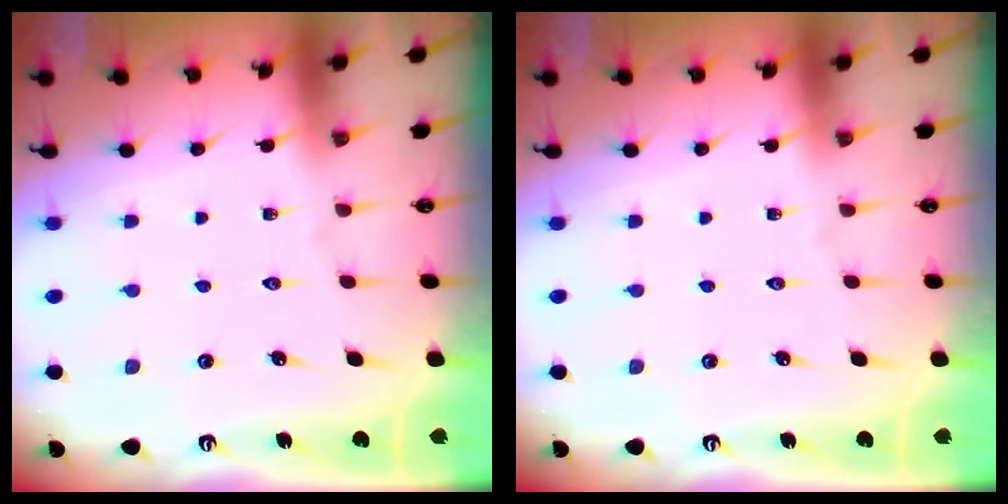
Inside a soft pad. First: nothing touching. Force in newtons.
{"total": 0.0}